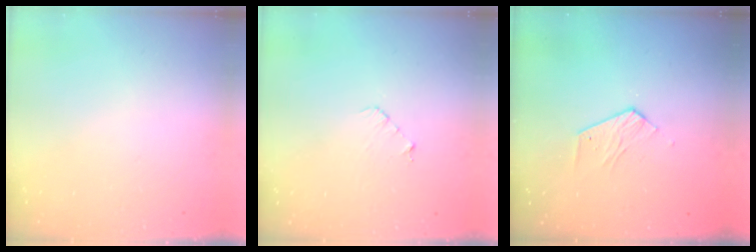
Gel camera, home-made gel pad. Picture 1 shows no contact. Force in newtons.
{"total": 3.8, "press": 3.8, "slide": 0.3}
{"total": 4.0, "press": 4.0, "slide": 0.4}